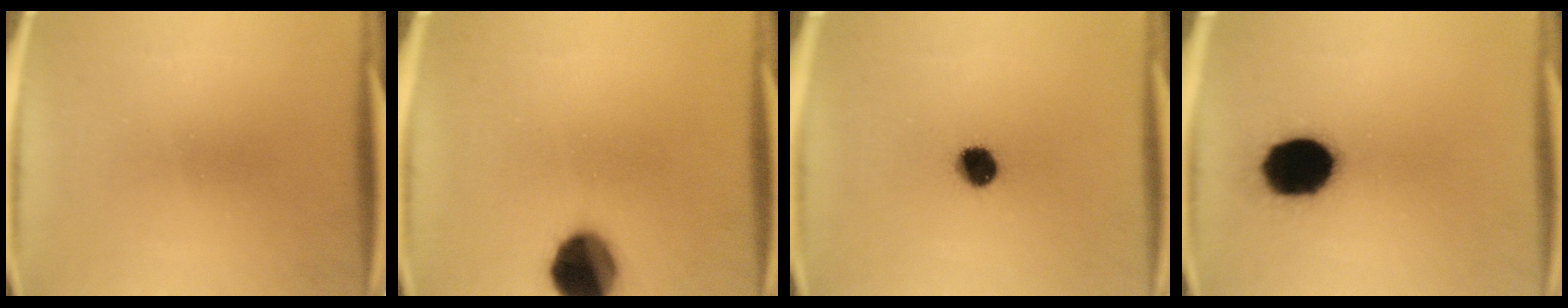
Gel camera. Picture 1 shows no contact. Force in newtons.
{"total": 14.1}
{"total": 6.5}
{"total": 17.9}